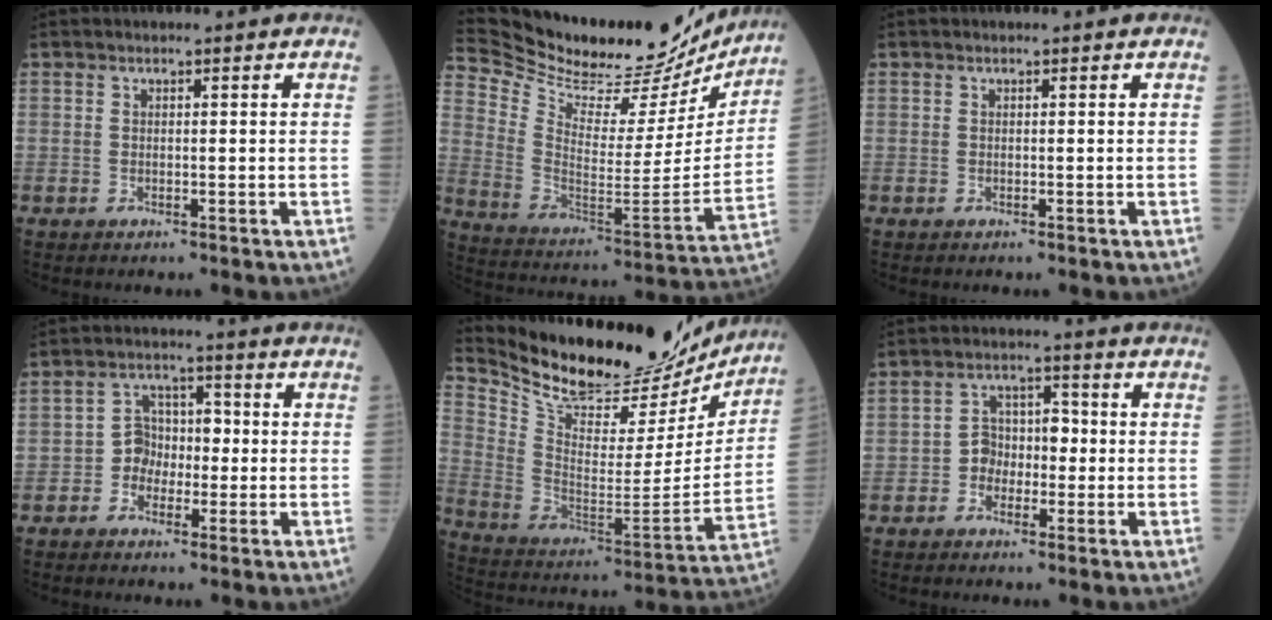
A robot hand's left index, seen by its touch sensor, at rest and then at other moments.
{"total": 29.7, "force": [26.8, 6.6, 10.9], "torque": [-0.202, -0.049, 0.385]}
{"total": 0.0}
{"total": 4.5, "force": [-1.1, 3.8, 2.1], "torque": [-0.034, 0.014, -0.029]}
{"total": 24.3, "force": [22.1, 6.1, 7.8], "torque": [-0.151, -0.040, 0.337]}
{"total": 4.4, "force": [-1.1, 3.4, 2.5], "torque": [-0.041, 0.018, -0.028]}